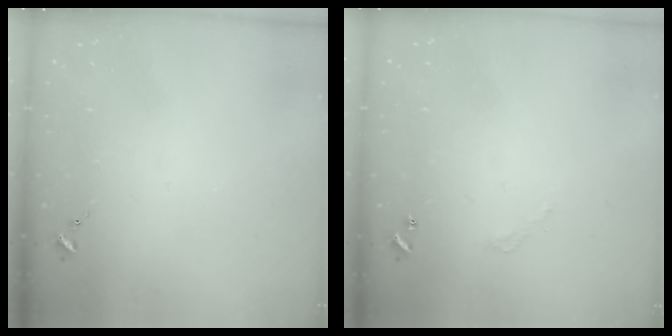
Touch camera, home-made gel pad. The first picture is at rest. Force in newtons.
{"total": 2.7, "press": 2.7, "slide": 0.2}